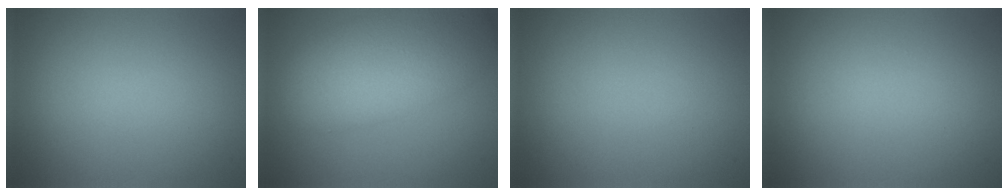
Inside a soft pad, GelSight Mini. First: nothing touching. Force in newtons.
{"total": 8.2, "press": 8.2, "slide": 0.5}
{"total": 0.0}
{"total": 0.0}